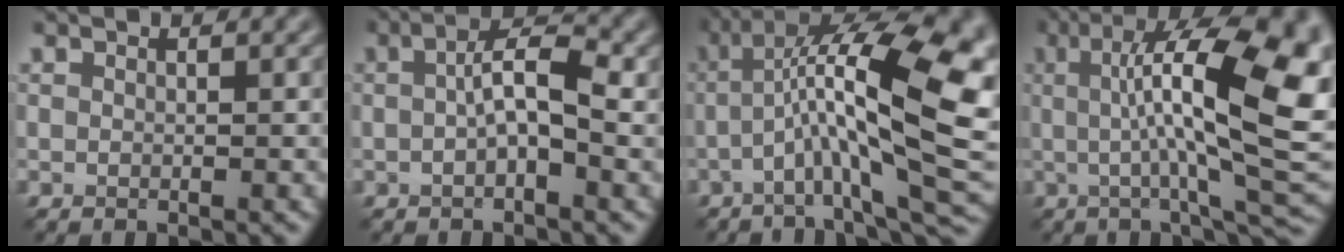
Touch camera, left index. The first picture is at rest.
{"total": 4.1, "force": [0.0, 1.3, 3.9], "torque": [-0.069, 0.010, -0.006]}
{"total": 15.9, "force": [-0.5, 4.6, 15.2], "torque": [-0.254, 0.024, -0.004]}
{"total": 15.7, "force": [2.3, 4.4, 14.9], "torque": [-0.200, 0.012, 0.034]}